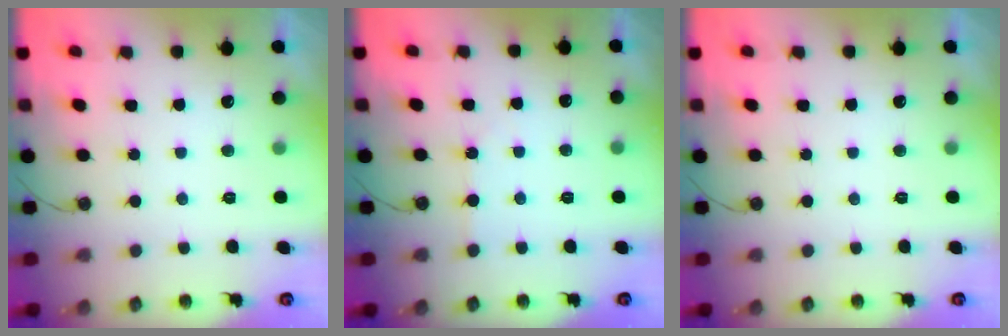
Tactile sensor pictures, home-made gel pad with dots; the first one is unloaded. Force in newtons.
{"total": 2.2, "press": 2.2, "slide": 0.4}
{"total": 0.0}